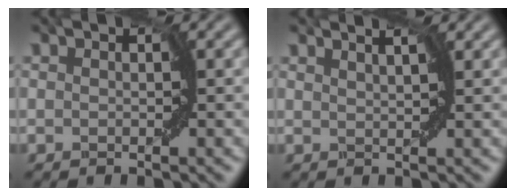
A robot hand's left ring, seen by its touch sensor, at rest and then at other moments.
{"total": 2.0, "force": [1.8, 0.1, 0.9], "torque": [-0.004, 0.001, 0.010]}